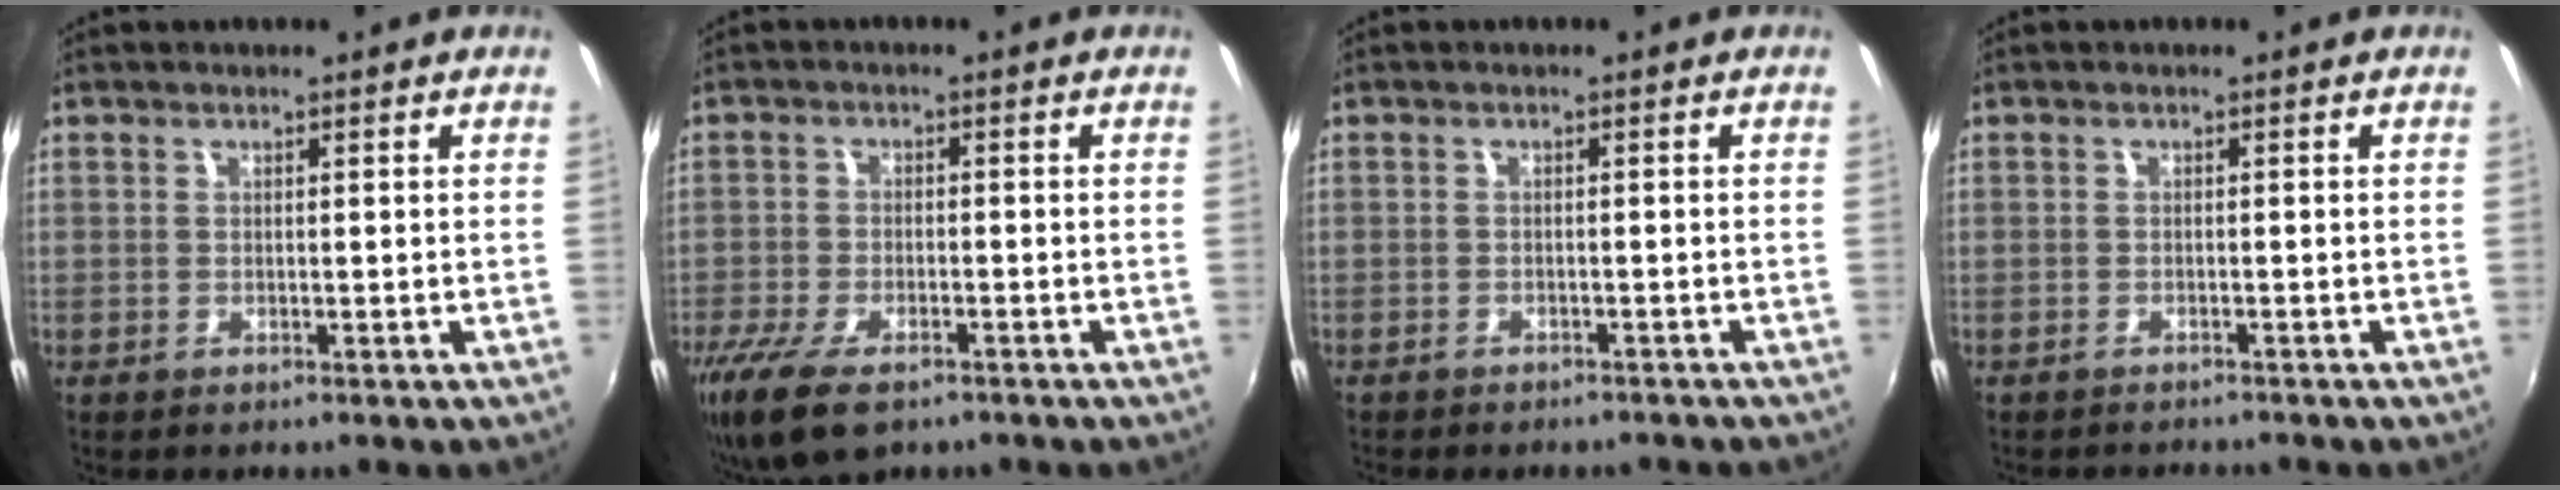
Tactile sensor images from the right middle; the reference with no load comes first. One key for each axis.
{"total": 11.6, "fx": -7.7, "fy": 4.9, "fz": 7.2, "tx": -0.176, "ty": -0.040, "tz": -0.139}
{"total": 5.0, "fx": -4.5, "fy": 1.4, "fz": 1.6, "tx": -0.042, "ty": -0.016, "tz": -0.064}
{"total": 3.0, "fx": -2.9, "fy": 0.5, "fz": 0.7, "tx": -0.022, "ty": -0.014, "tz": -0.047}